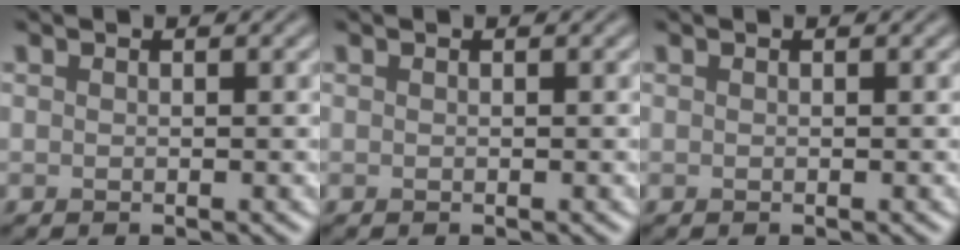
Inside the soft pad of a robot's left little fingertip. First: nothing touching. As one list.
[{"total": 0.0}, {"total": 0.0}]